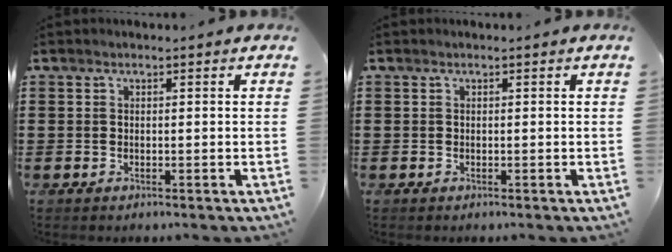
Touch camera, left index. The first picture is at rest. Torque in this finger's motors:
{"motor_torque": [0.00, 0.00, 0.00, 0.00]}